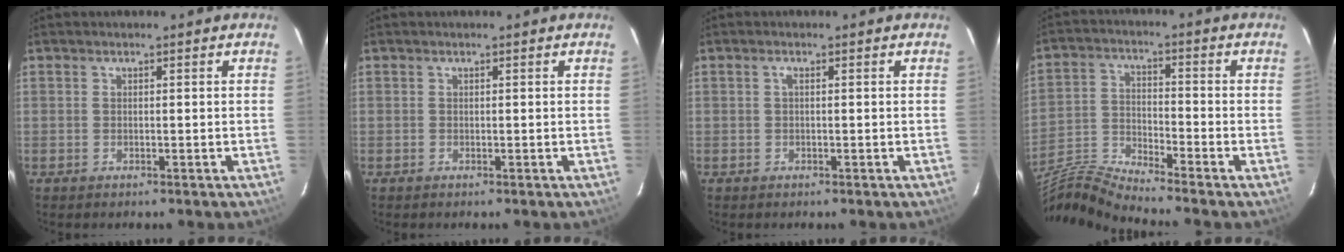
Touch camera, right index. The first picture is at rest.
{"total": 0.0}
{"total": 0.6, "force": [0.1, 0.0, 0.6], "torque": [-0.011, 0.003, -0.001]}
{"total": 11.1, "force": [-10.2, -1.1, 4.1], "torque": [-0.088, -0.016, -0.207]}